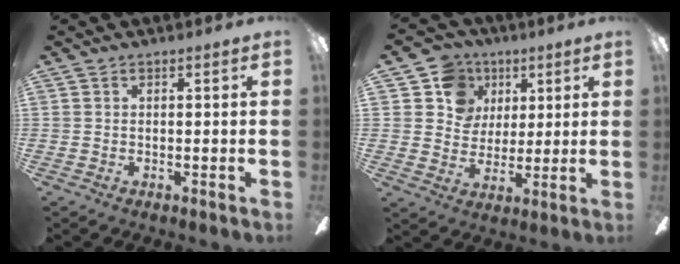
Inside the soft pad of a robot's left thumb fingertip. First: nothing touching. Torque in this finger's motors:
{"motor_torque": [-0.06, -0.12, -0.06, -0.05, -0.01]}